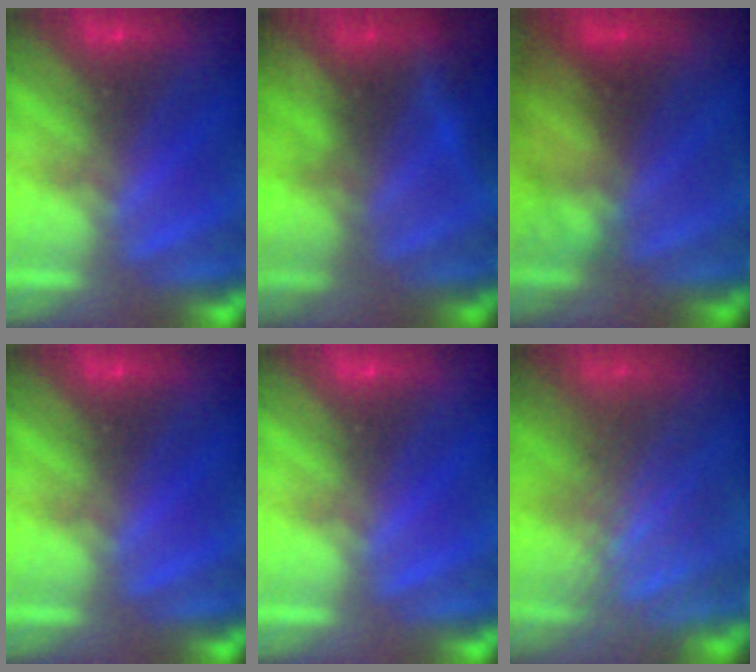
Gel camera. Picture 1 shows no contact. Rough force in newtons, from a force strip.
{"total": 7.2}
{"total": 2.3}
{"total": 0.0}
{"total": 0.0}
{"total": 3.2}